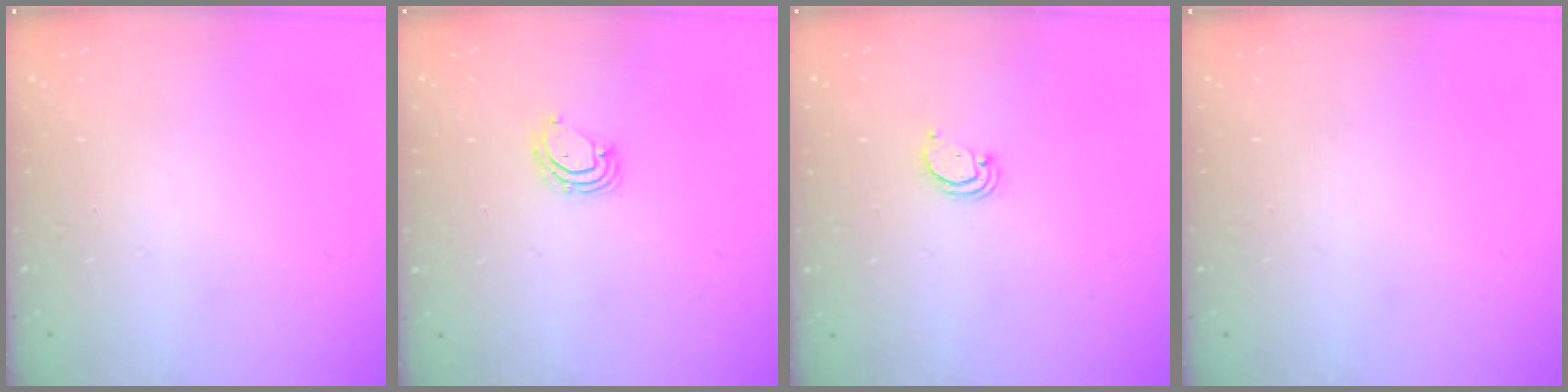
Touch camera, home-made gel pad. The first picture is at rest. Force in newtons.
{"total": 5.0, "press": 5.0, "slide": 0.4}
{"total": 2.2, "press": 2.2, "slide": 0.2}
{"total": 0.0}